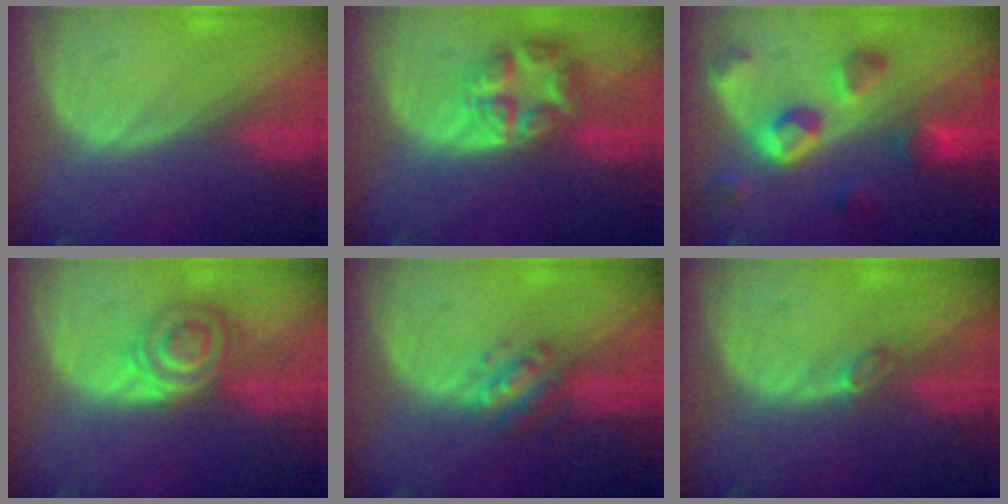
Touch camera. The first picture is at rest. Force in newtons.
{"total": 7.8, "press": 6.8, "slide": 3.8}
{"total": 8.0, "press": 7.9, "slide": 1.3}
{"total": 6.9, "press": 5.9, "slide": 3.5}
{"total": 4.9, "press": 4.5, "slide": 2.0}
{"total": 1.7, "press": 1.7, "slide": 0.4}